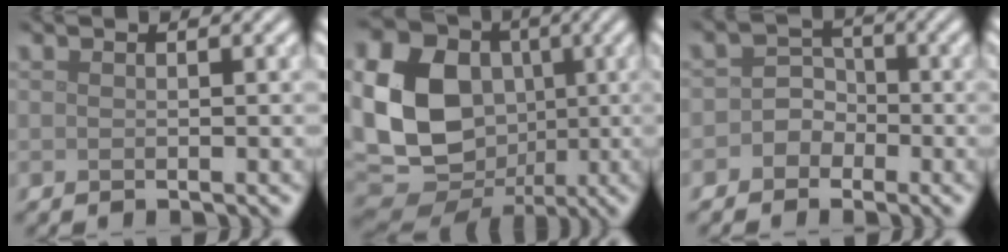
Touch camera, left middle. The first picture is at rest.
{"total": 18.8, "force": [0.6, 15.9, 10.1], "torque": [-0.237, 0.004, -0.012]}
{"total": 2.8, "force": [-1.0, 2.6, 0.7], "torque": [0.019, 0.012, -0.035]}